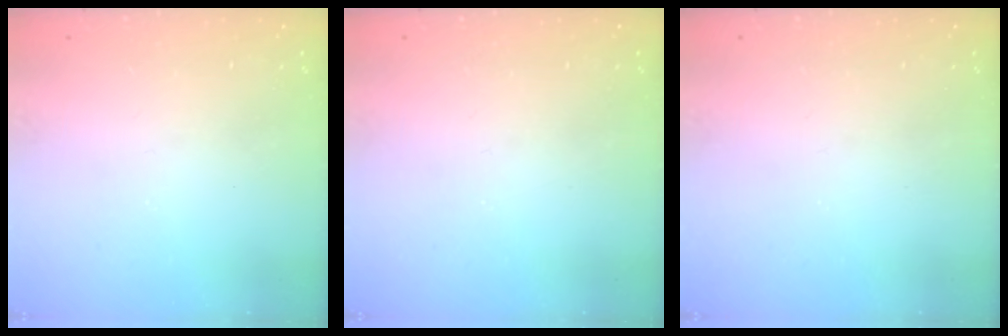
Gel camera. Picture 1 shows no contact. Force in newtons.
{"total": 0.0}
{"total": 0.0}